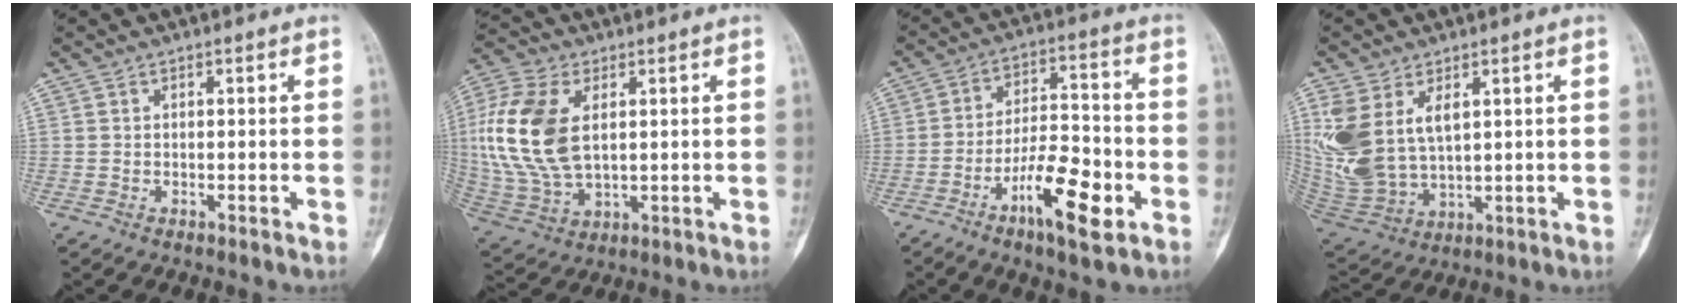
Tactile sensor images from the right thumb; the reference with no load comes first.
{"total": 17.1, "force": [2.7, 10.1, 13.5], "torque": [-0.294, -0.004, 0.057]}
{"total": 13.2, "force": [-5.8, 4.3, 11.0], "torque": [-0.182, 0.029, -0.096]}
{"total": 13.7, "force": [4.4, 8.3, 10.1], "torque": [-0.207, -0.013, 0.108]}